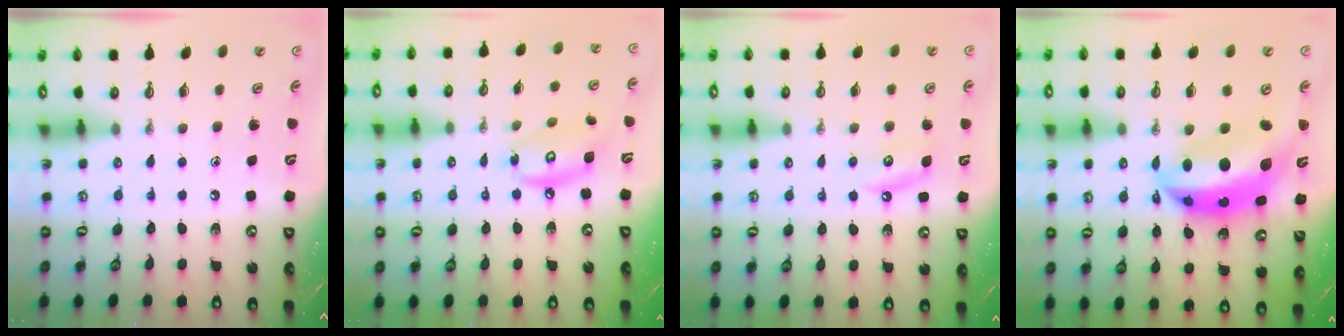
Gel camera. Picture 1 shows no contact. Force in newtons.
{"total": 11.4, "press": 11.3, "slide": 0.8}
{"total": 5.5, "press": 5.5, "slide": 0.4}
{"total": 15.1, "press": 15.0, "slide": 1.2}